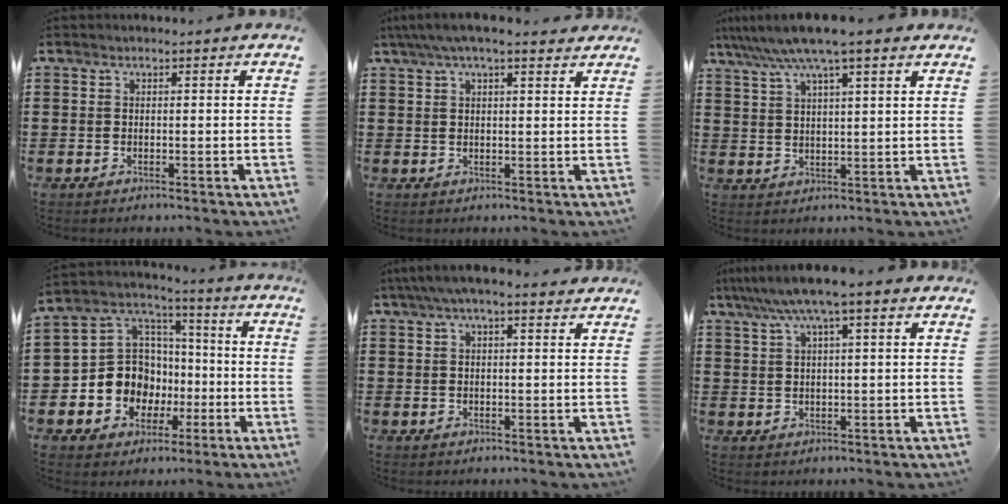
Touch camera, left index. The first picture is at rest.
{"total": 4.5, "force": [3.3, 0.8, 3.0], "torque": [-0.066, 0.003, 0.058]}
{"total": 7.5, "force": [5.8, 0.3, 4.8], "torque": [-0.108, -0.016, 0.101]}
{"total": 9.9, "force": [-2.3, 9.3, 2.7], "torque": [-0.108, 0.006, -0.041]}
{"total": 3.8, "force": [2.8, 0.6, 2.6], "torque": [-0.057, 0.005, 0.050]}
{"total": 5.9, "force": [3.8, 0.2, 4.5], "torque": [-0.096, -0.001, 0.065]}